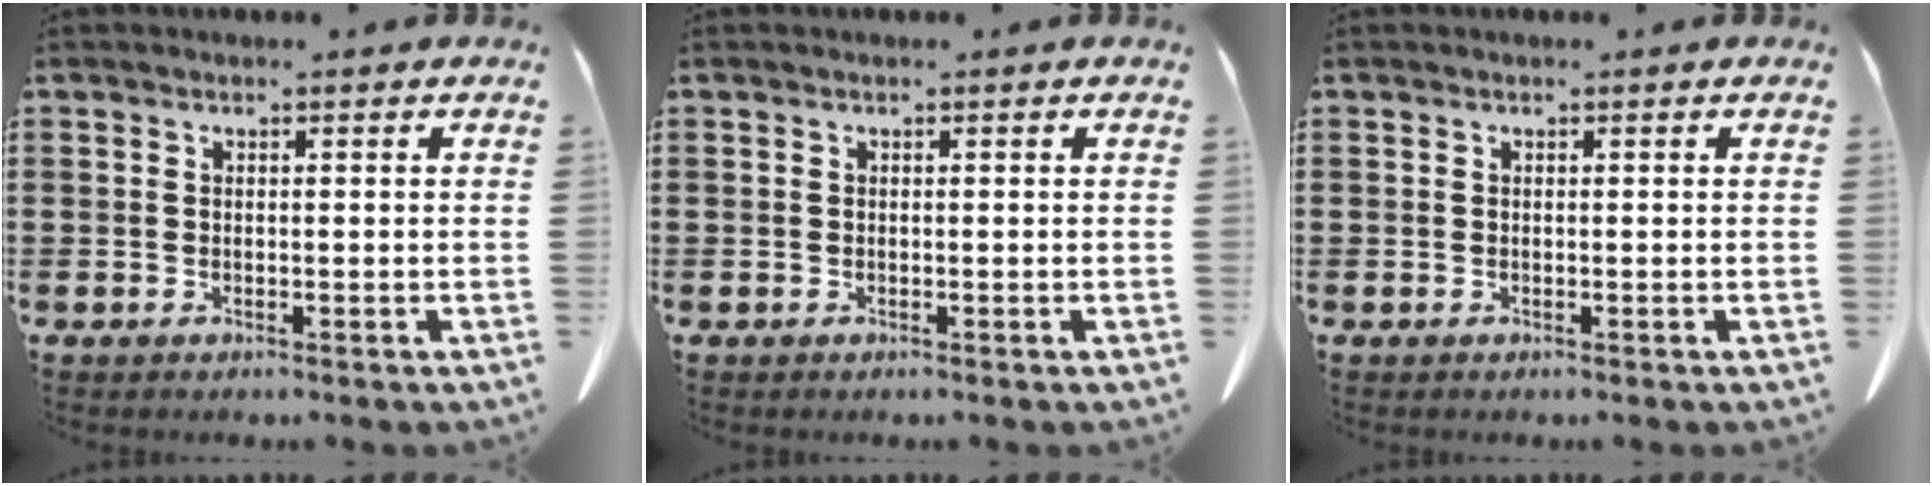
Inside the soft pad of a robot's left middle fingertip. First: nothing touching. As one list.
[{"total": 0.0}, {"total": 0.0}]